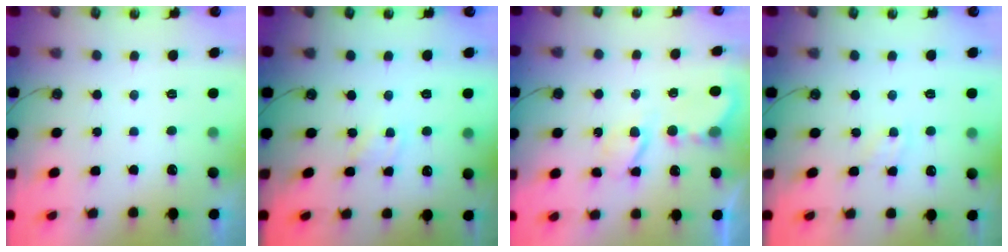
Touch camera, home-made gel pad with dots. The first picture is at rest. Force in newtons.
{"total": 1.7, "press": 1.6, "slide": 0.2}
{"total": 6.2, "press": 6.2, "slide": 0.5}
{"total": 3.9, "press": 3.9, "slide": 0.5}